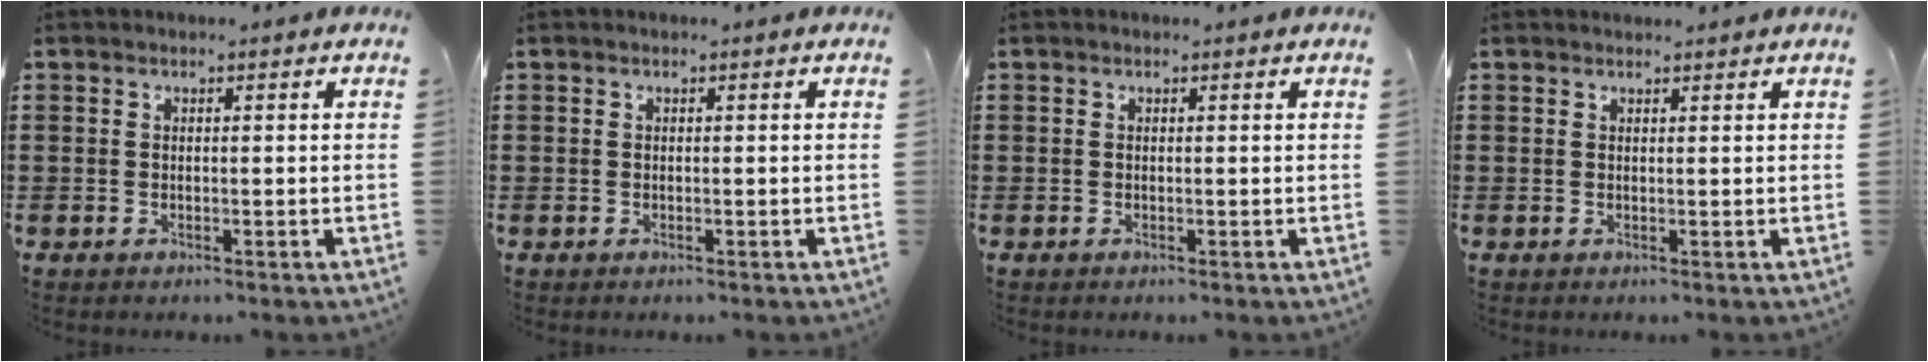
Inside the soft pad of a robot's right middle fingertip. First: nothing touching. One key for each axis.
{"total": 0.0}
{"total": 0.0}
{"total": 0.8, "fx": 0.8, "fy": 0.0, "fz": 0.0, "tx": -0.002, "ty": -0.002, "tz": 0.016}